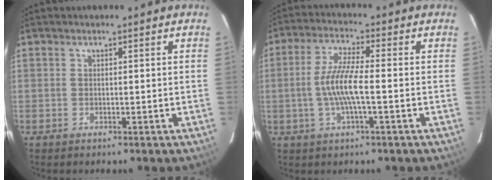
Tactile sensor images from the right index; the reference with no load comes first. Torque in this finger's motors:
{"motor_torque": [1.16, -0.39, 0.71, 0.20]}